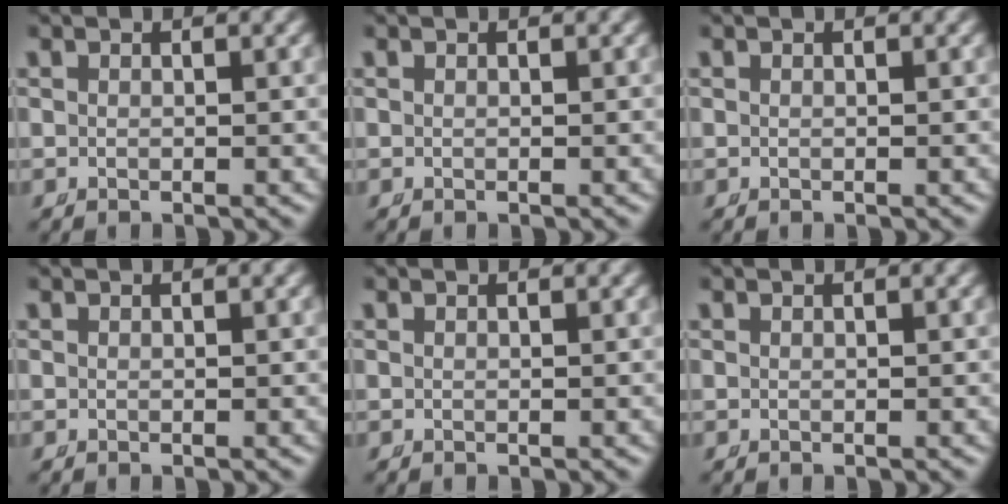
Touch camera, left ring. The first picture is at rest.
{"total": 0.0}
{"total": 0.0}
{"total": 0.0}
{"total": 0.0}
{"total": 0.0}